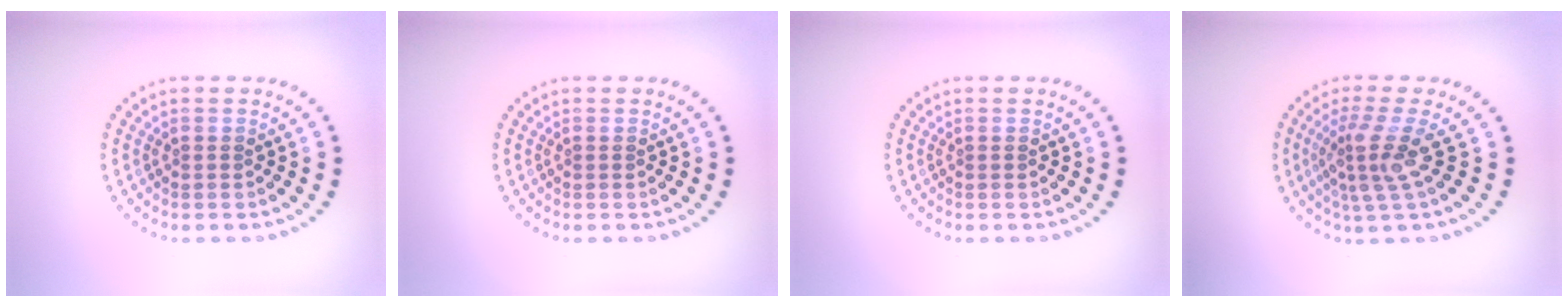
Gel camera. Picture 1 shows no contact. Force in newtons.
{"total": 0.0}
{"total": 0.0}
{"total": 3.6, "press": 2.5, "slide": 2.5}